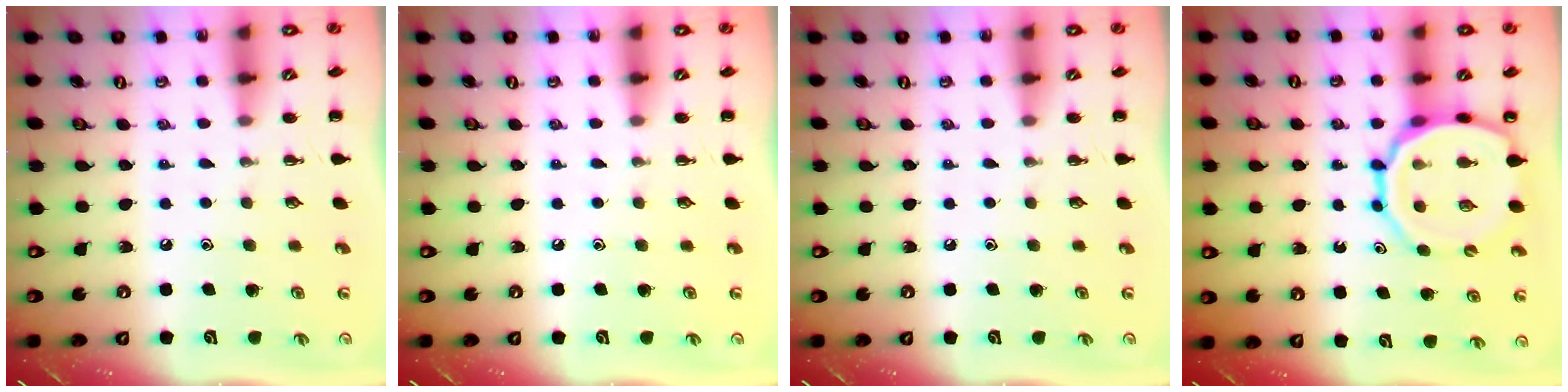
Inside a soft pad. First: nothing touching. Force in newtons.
{"total": 0.0}
{"total": 0.0}
{"total": 15.0, "press": 14.5, "slide": 3.8}